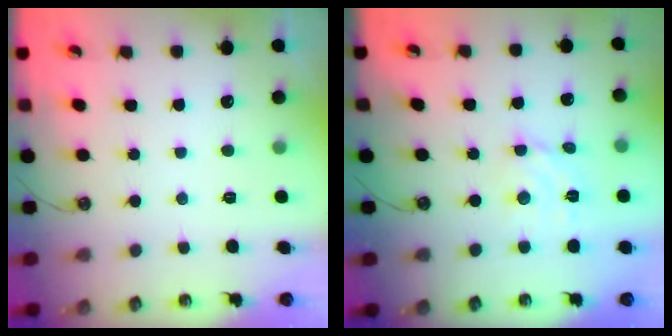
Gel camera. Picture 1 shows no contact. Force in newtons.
{"total": 5.5, "press": 5.5, "slide": 0.3}